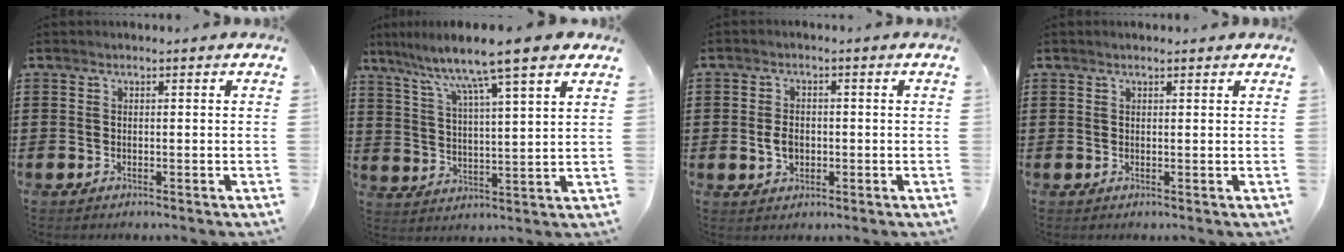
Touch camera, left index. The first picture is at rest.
{"total": 8.3, "force": [6.8, -0.5, 4.8], "torque": [-0.120, -0.042, 0.108]}
{"total": 3.2, "force": [-0.3, 2.1, 2.4], "torque": [-0.055, 0.001, -0.009]}
{"total": 0.7, "force": [0.6, 0.1, 0.4], "torque": [-0.008, 0.000, 0.012]}